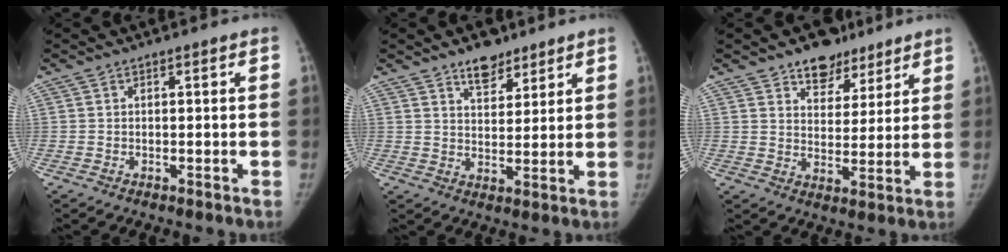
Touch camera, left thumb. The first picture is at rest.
{"total": 6.3, "force": [4.7, 3.2, 2.7], "torque": [-0.016, -0.032, 0.078]}
{"total": 9.1, "force": [6.4, 5.7, 3.1], "torque": [-0.005, -0.033, 0.100]}